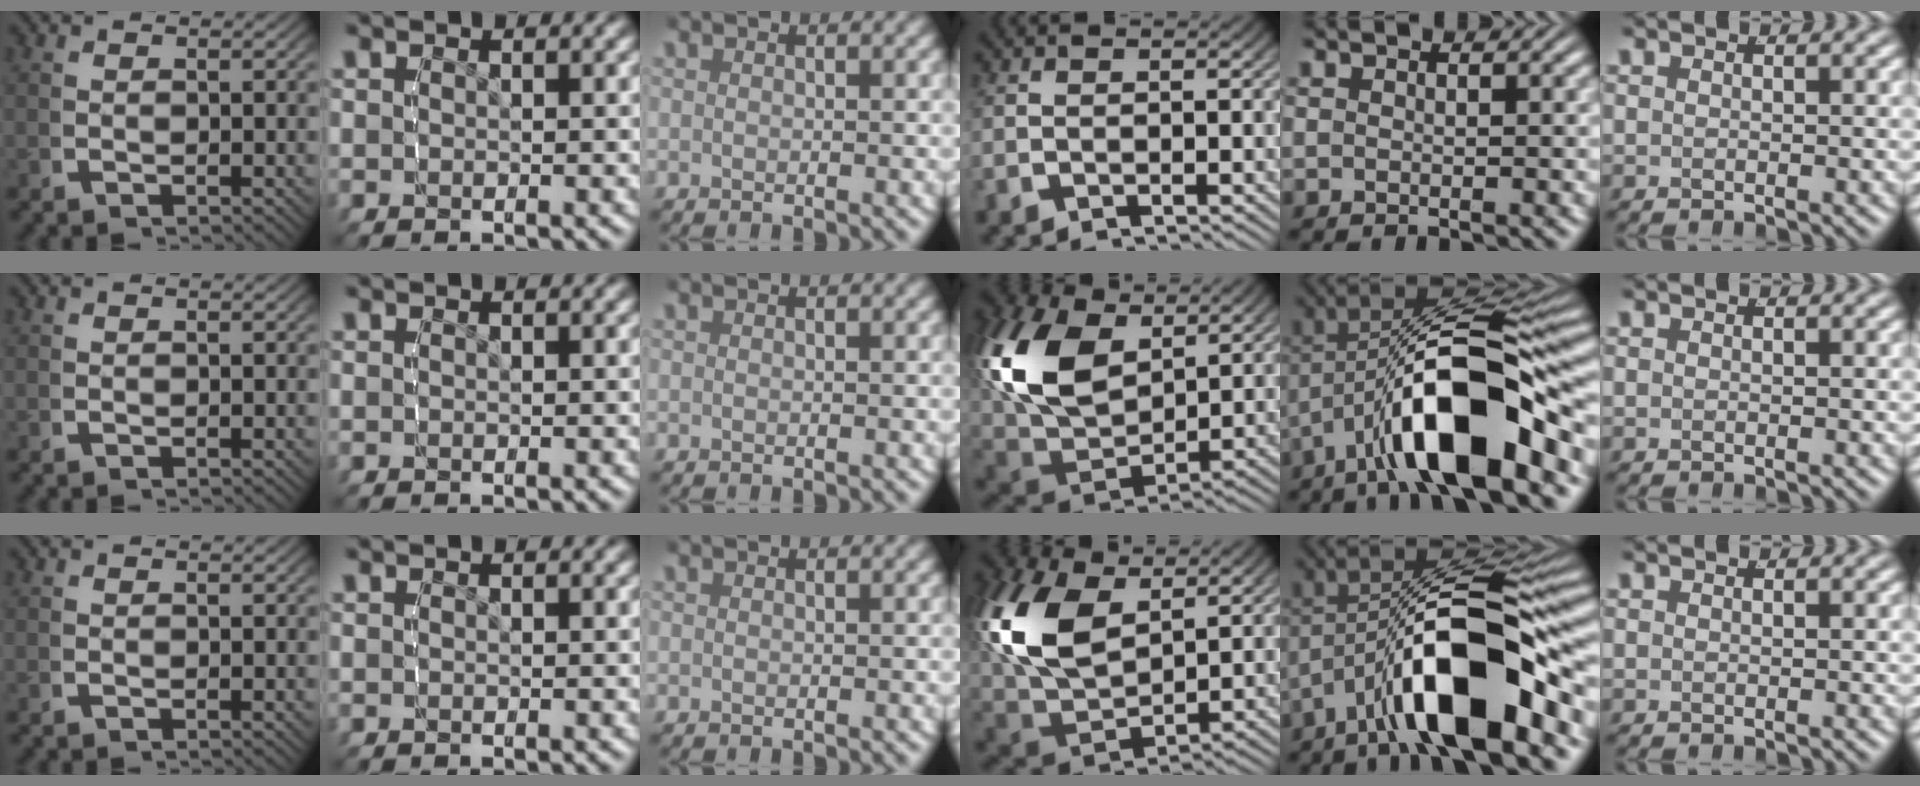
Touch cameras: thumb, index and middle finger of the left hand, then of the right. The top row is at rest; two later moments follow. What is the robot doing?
{"motion": "lift_and_place", "object": "markers"}